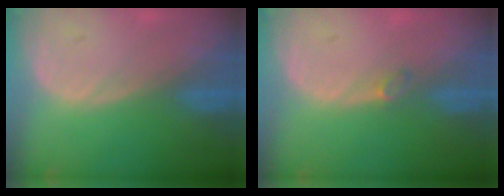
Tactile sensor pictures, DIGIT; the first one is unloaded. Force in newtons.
{"total": 1.2, "press": 1.2, "slide": 0.2}